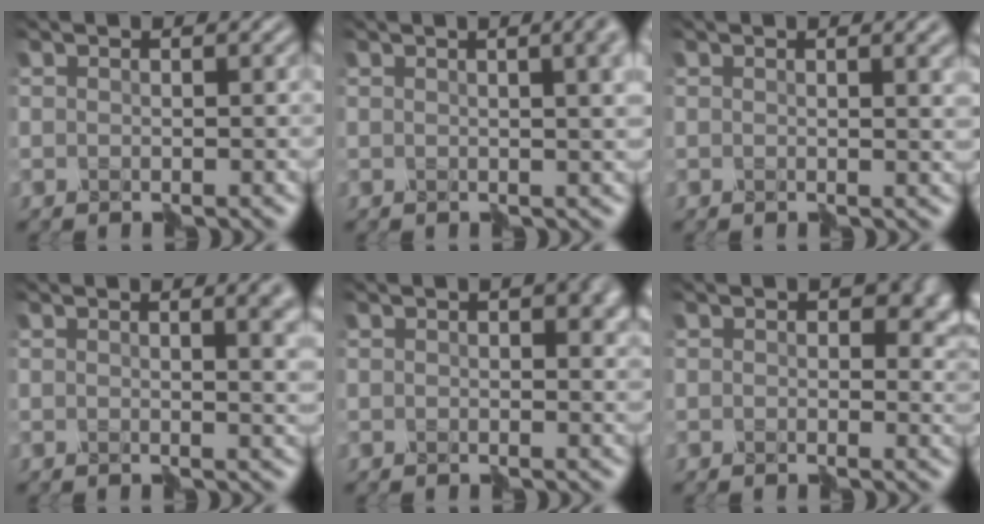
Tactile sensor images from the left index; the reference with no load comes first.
{"total": 9.7, "force": [2.8, 5.2, 7.7], "torque": [-0.050, 0.034, 0.021]}
{"total": 3.8, "force": [1.6, 1.5, 3.1], "torque": [-0.018, 0.005, 0.022]}
{"total": 6.2, "force": [2.2, 3.0, 5.0], "torque": [-0.017, 0.009, 0.029]}
{"total": 4.8, "force": [1.3, 2.6, 3.8], "torque": [-0.026, 0.010, 0.016]}
{"total": 5.8, "force": [1.2, 4.0, 4.0], "torque": [-0.033, 0.002, 0.016]}